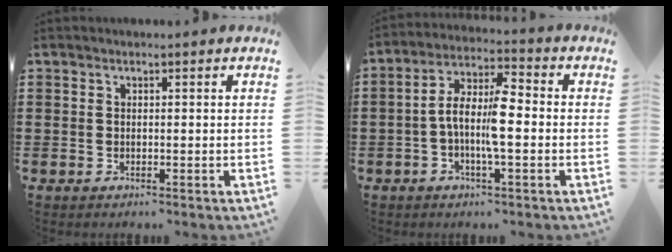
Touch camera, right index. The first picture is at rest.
{"total": 8.1, "force": [-1.3, 2.3, 7.6], "torque": [-0.161, -0.004, -0.028]}